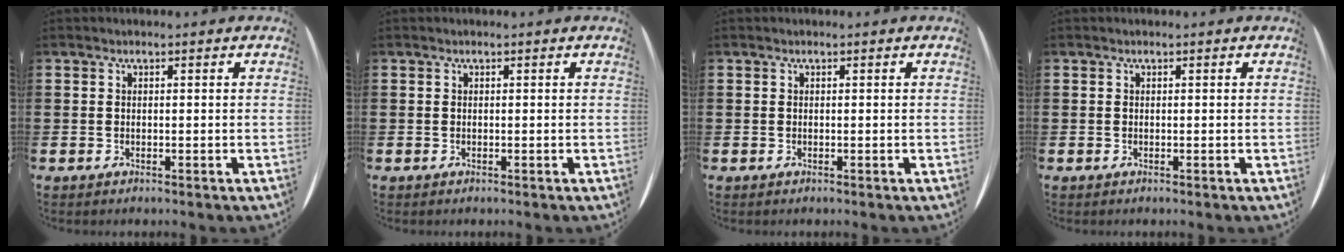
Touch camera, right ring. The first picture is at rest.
{"total": 0.0}
{"total": 0.0}
{"total": 0.0}